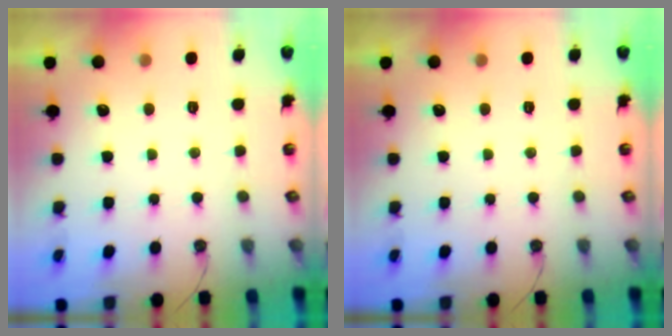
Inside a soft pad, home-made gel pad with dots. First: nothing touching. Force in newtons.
{"total": 0.0}